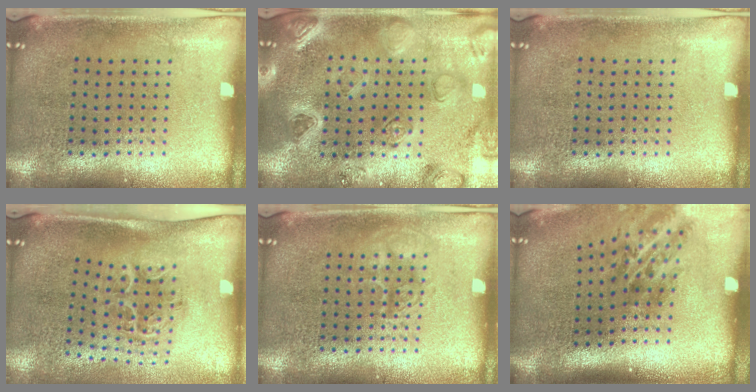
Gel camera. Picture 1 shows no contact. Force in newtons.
{"total": 2.3, "press": 2.3, "slide": 0.4}
{"total": 0.0}
{"total": 1.3, "press": 1.2, "slide": 0.4}
{"total": 1.7, "press": 1.6, "slide": 0.3}
{"total": 2.1, "press": 1.4, "slide": 1.6}